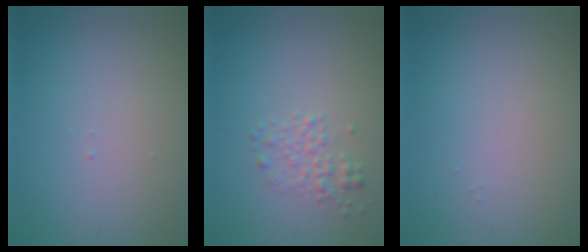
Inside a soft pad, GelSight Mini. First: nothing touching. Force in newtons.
{"total": 1.7, "press": 1.7, "slide": 0.0}
{"total": 0.0}